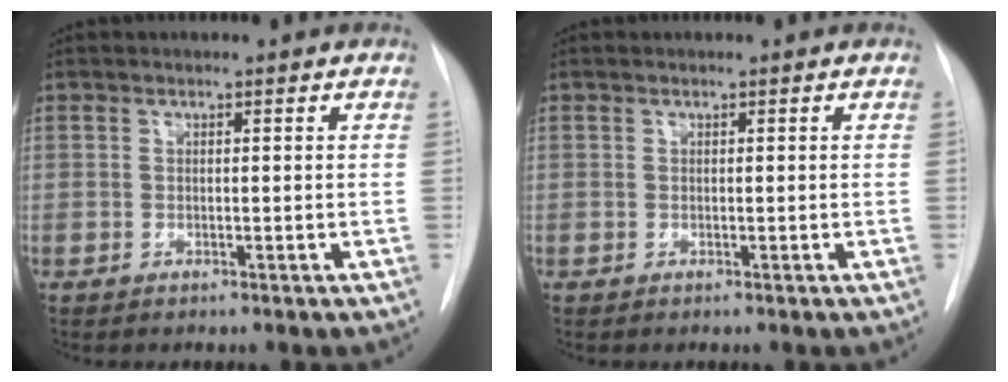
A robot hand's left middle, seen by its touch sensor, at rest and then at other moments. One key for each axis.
{"total": 0.0}